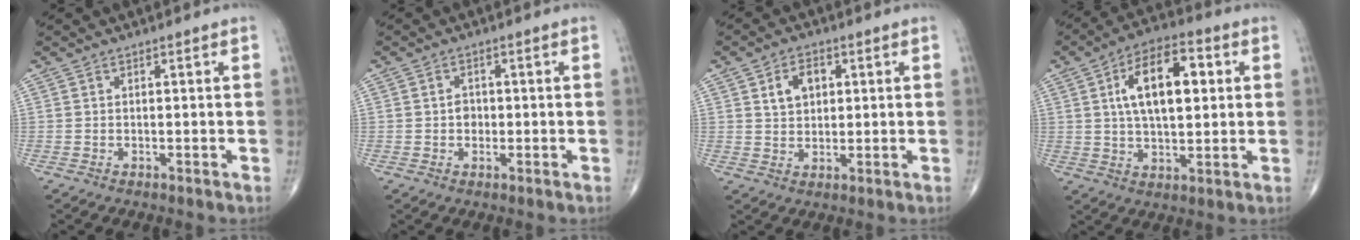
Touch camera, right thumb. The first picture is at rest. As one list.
[{"total": 2.2, "force": [-0.1, 1.8, 1.3], "torque": [-0.010, 0.004, -0.002]}, {"total": 5.6, "force": [1.9, 4.0, 3.6], "torque": [-0.039, -0.002, 0.032]}, {"total": 14.6, "force": [3.3, 7.2, 12.3], "torque": [-0.188, 0.008, 0.053]}]